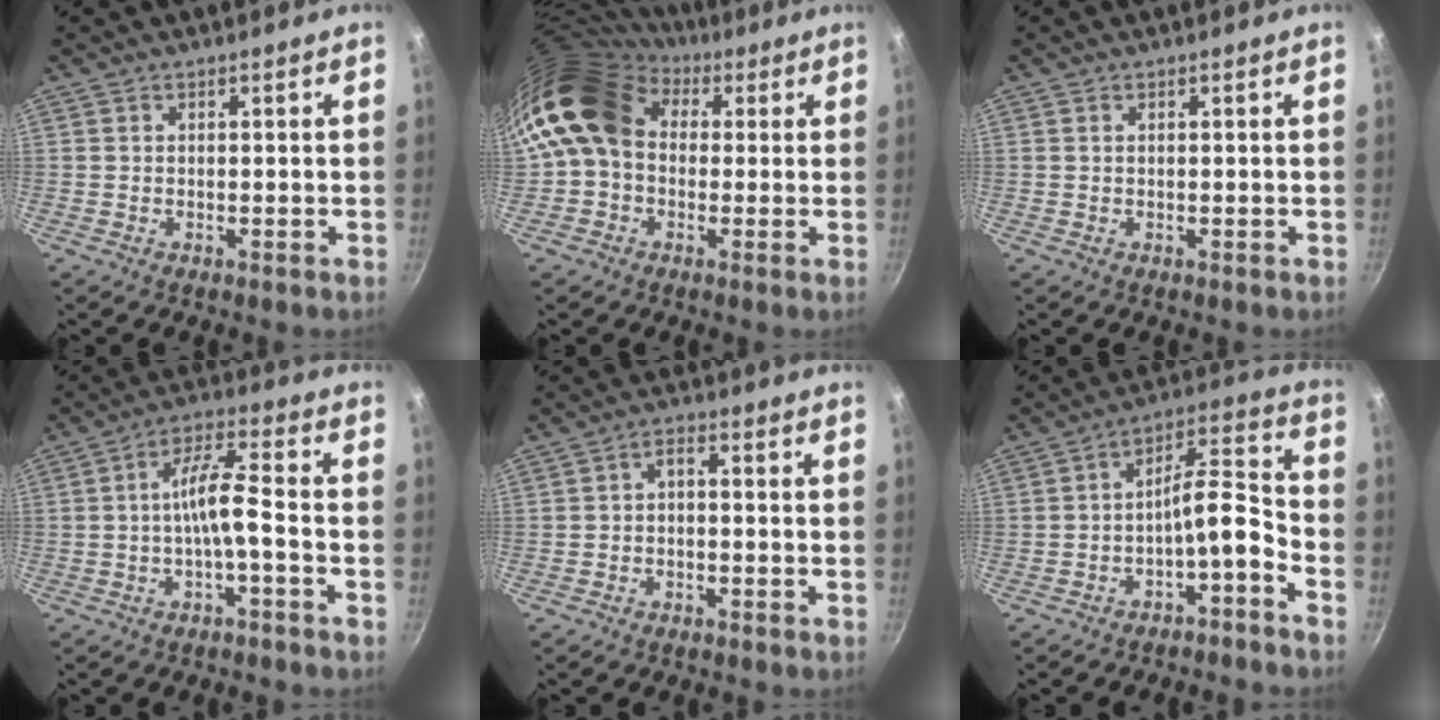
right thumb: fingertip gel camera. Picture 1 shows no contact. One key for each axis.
{"total": 13.9, "fx": 2.2, "fy": 11.0, "fz": 8.2, "tx": -0.129, "ty": 0.025, "tz": 0.019}
{"total": 0.0}
{"total": 7.3, "fx": -2.1, "fy": 1.2, "fz": 6.9, "tx": -0.140, "ty": 0.036, "tz": -0.038}
{"total": 2.5, "fx": -1.2, "fy": 1.2, "fz": 1.8, "tx": -0.033, "ty": 0.021, "tz": -0.021}
{"total": 9.3, "fx": -4.7, "fy": 2.7, "fz": 7.5, "tx": -0.123, "ty": 0.065, "tz": -0.069}